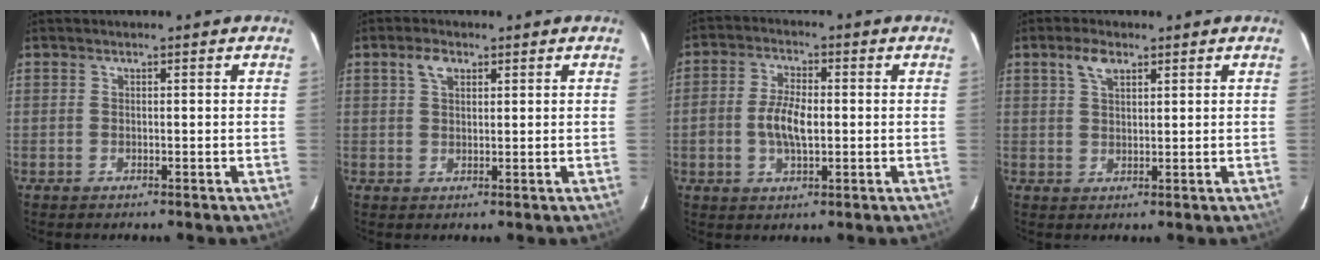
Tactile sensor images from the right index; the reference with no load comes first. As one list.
[{"total": 3.2, "force": [1.6, 1.8, 2.0], "torque": [-0.037, 0.009, 0.029]}, {"total": 6.8, "force": [-0.6, 3.4, 5.9], "torque": [-0.118, 0.007, -0.012]}, {"total": 3.8, "force": [2.2, 1.8, 2.5], "torque": [-0.048, 0.009, 0.042]}]